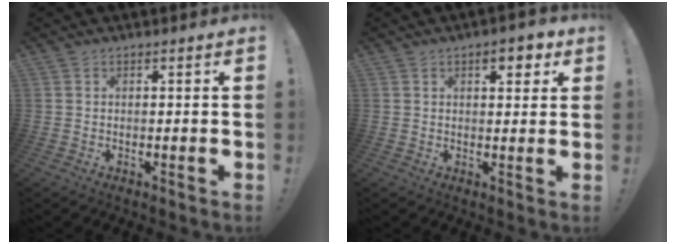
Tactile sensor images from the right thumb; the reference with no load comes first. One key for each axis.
{"total": 5.5, "fx": 2.9, "fy": 2.6, "fz": 3.9, "tx": -0.037, "ty": -0.010, "tz": 0.041}